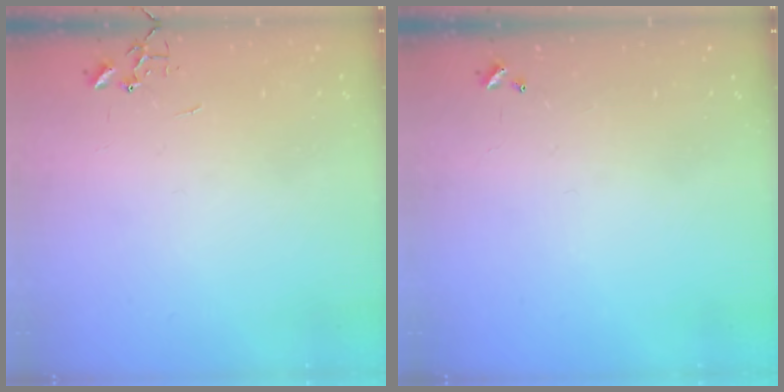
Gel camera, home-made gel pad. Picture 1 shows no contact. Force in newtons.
{"total": 0.0}